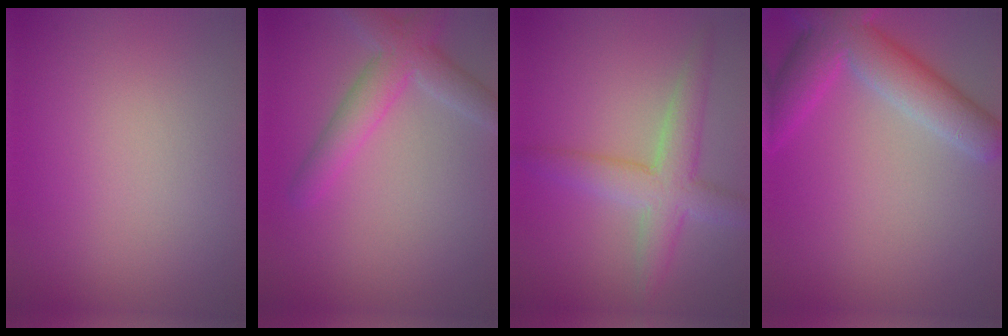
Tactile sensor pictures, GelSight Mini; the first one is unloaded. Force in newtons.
{"total": 4.1, "press": 4.1, "slide": 0.2}
{"total": 4.4, "press": 4.4, "slide": 0.3}
{"total": 6.6, "press": 6.6, "slide": 0.4}